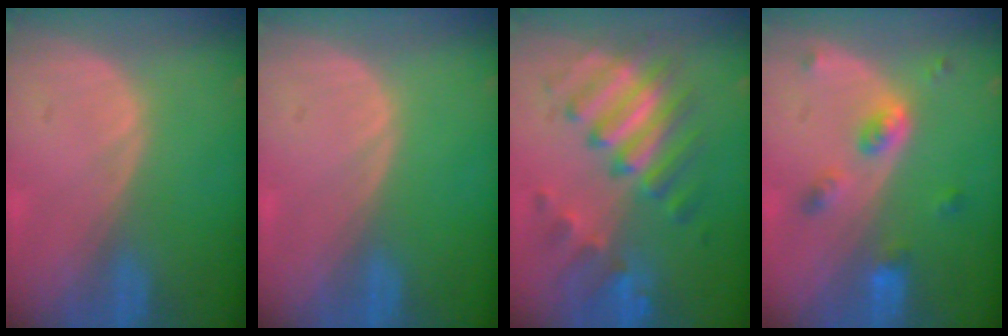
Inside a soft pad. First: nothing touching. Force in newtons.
{"total": 0.0}
{"total": 9.0, "press": 9.0, "slide": 0.4}
{"total": 5.1, "press": 4.5, "slide": 2.3}